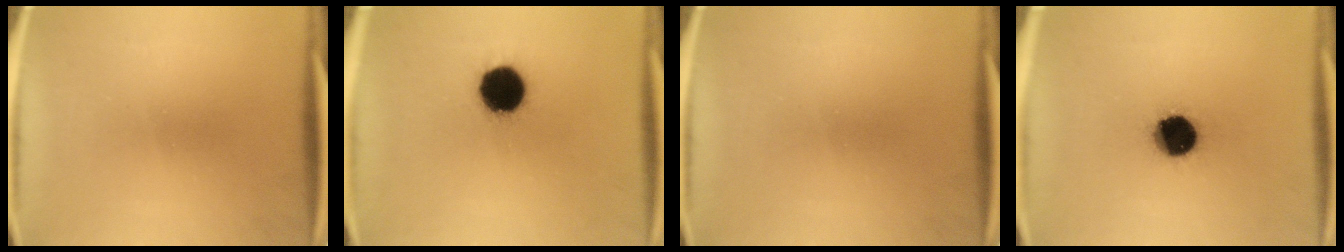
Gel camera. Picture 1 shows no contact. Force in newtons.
{"total": 14.3}
{"total": 0.0}
{"total": 13.6}